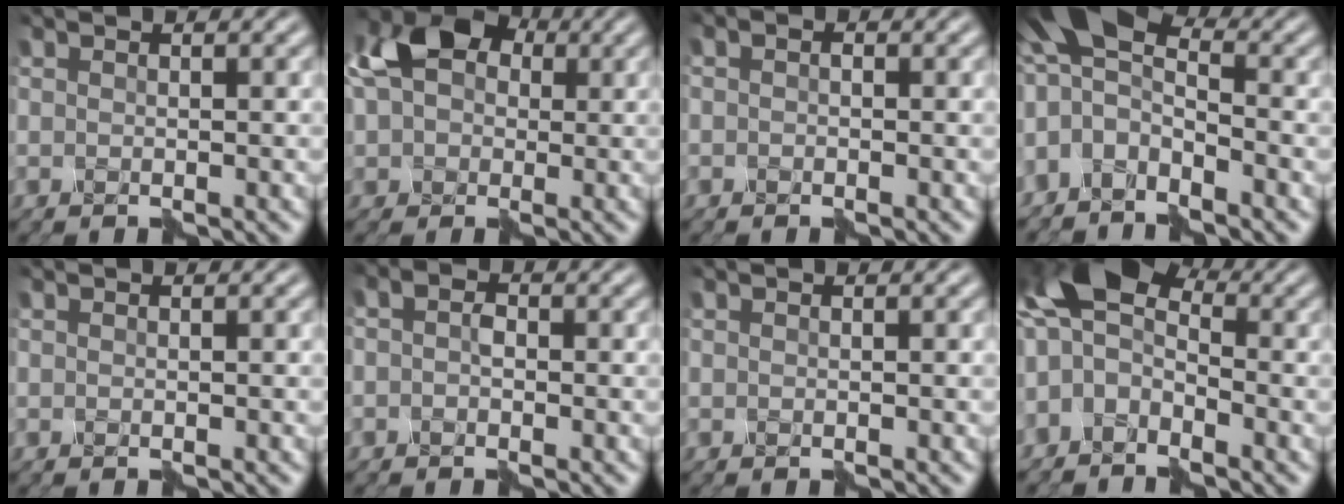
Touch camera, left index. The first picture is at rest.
{"total": 8.5, "force": [2.2, 6.8, 4.7], "torque": [-0.085, 0.042, 0.017]}
{"total": 0.6, "force": [-0.4, 0.3, 0.3], "torque": [-0.005, 0.003, -0.004]}
{"total": 6.1, "force": [-1.4, 3.6, 4.7], "torque": [-0.094, 0.018, -0.041]}
{"total": 0.0}
{"total": 1.0, "force": [-0.5, 0.6, 0.6], "torque": [-0.013, 0.008, -0.008]}
{"total": 0.0}
{"total": 6.8, "force": [-0.7, 4.5, 5.0], "torque": [-0.094, 0.024, -0.026]}